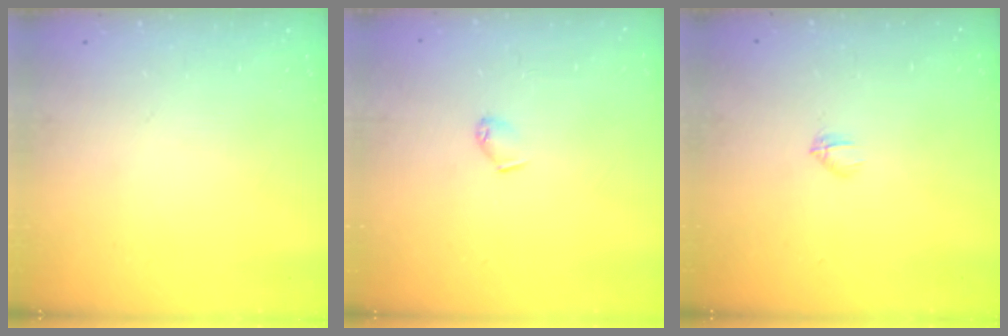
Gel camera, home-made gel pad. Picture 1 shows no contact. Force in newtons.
{"total": 4.0, "press": 3.9, "slide": 0.8}
{"total": 2.7, "press": 2.5, "slide": 0.8}